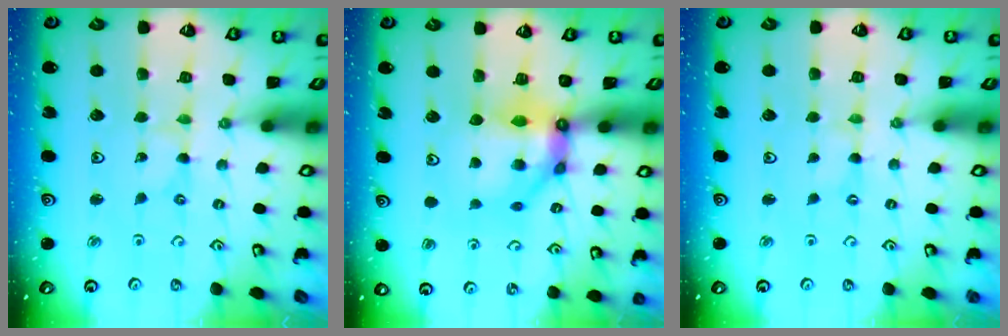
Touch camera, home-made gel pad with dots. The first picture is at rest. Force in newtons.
{"total": 11.0, "press": 10.9, "slide": 1.4}
{"total": 0.0}